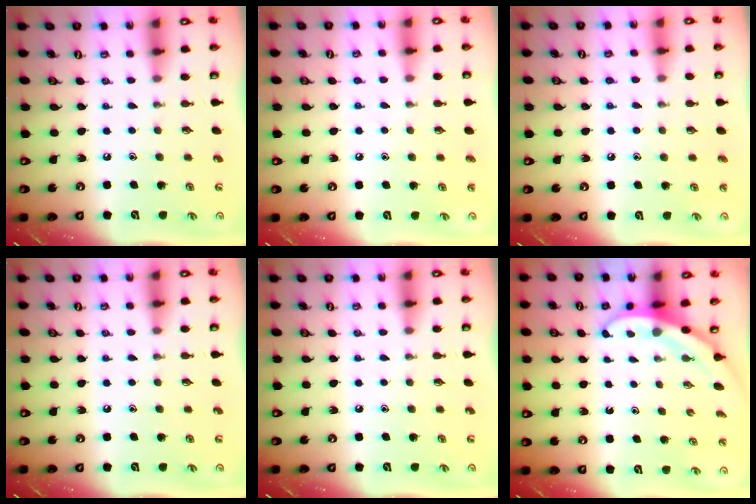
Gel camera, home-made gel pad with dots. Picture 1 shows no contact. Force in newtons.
{"total": 4.2, "press": 4.0, "slide": 1.0}
{"total": 4.8, "press": 4.8, "slide": 0.6}
{"total": 0.0}
{"total": 0.0}
{"total": 3.2, "press": 3.2, "slide": 0.1}